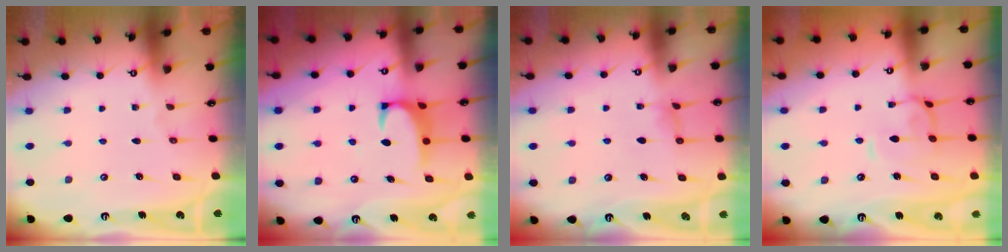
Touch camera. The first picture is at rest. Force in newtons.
{"total": 2.0, "press": 1.9, "slide": 0.7}
{"total": 1.3, "press": 1.2, "slide": 0.4}
{"total": 0.8, "press": 0.5, "slide": 0.6}